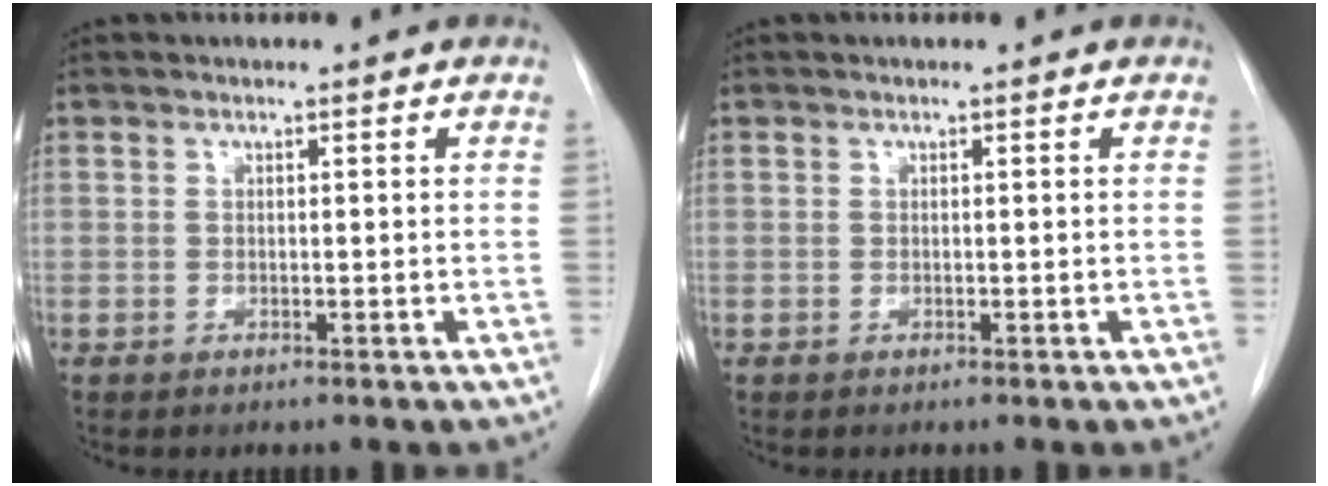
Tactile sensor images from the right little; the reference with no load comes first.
{"total": 0.0}